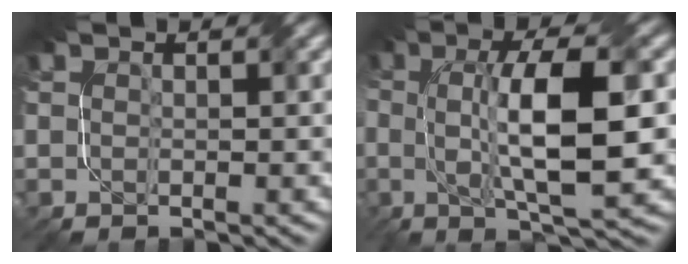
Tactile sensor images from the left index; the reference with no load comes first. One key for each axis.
{"total": 10.0, "fx": 0.3, "fy": 2.7, "fz": 9.6, "tx": -0.152, "ty": 0.010, "tz": 0.002}